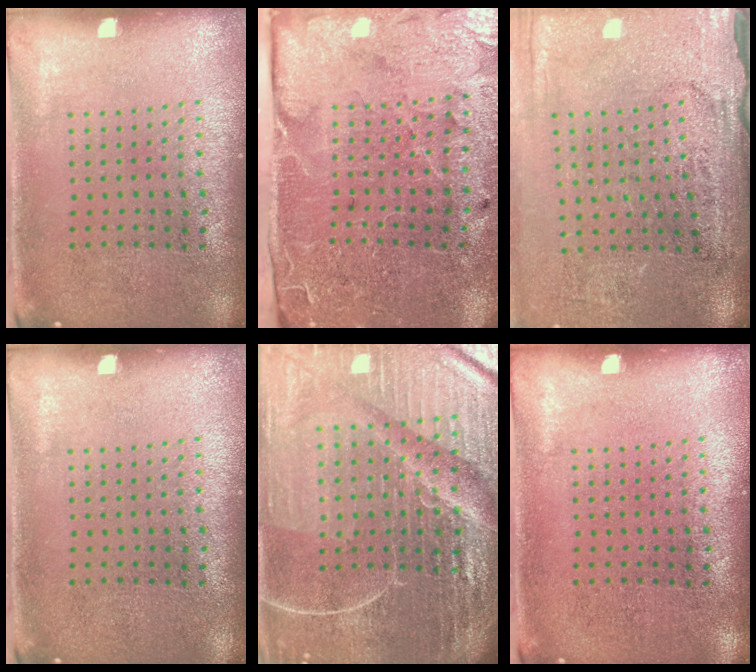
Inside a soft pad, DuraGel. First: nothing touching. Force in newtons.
{"total": 3.5, "press": 3.4, "slide": 0.7}
{"total": 3.7, "press": 3.2, "slide": 1.9}
{"total": 0.0}
{"total": 7.1, "press": 6.2, "slide": 3.5}
{"total": 0.0}